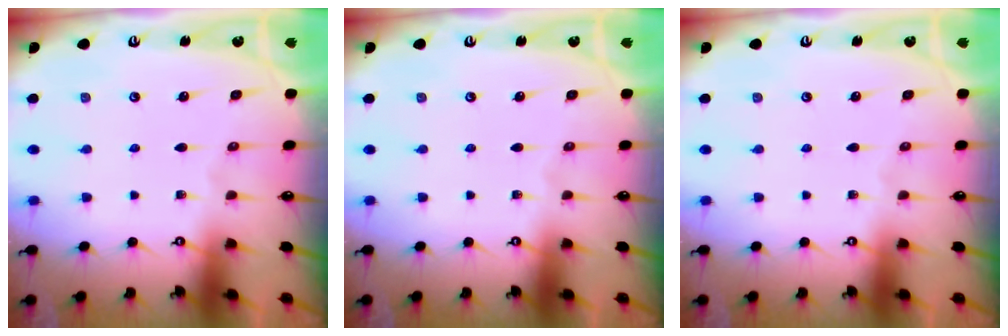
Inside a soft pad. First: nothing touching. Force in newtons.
{"total": 0.0}
{"total": 0.0}